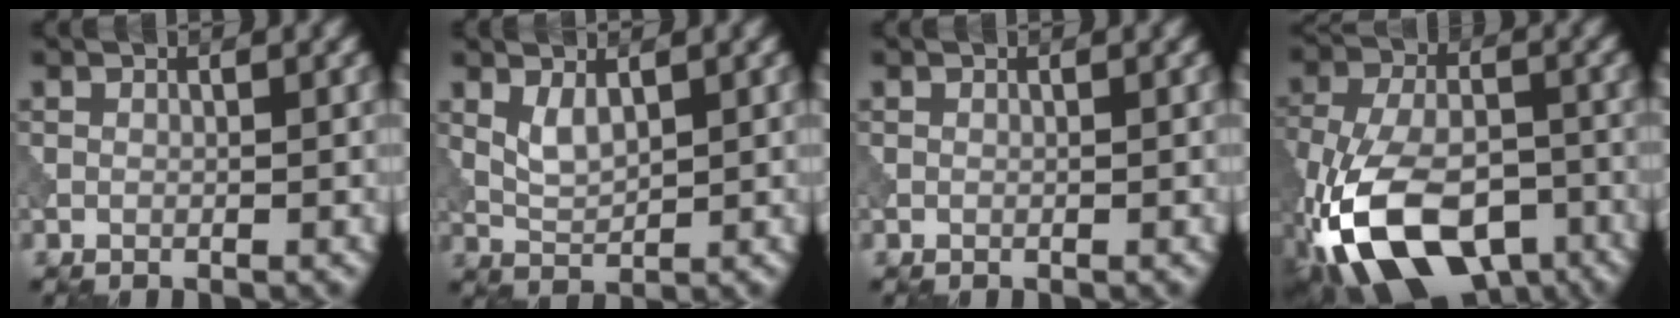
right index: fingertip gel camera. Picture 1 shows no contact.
{"total": 2.3, "force": [1.0, 1.0, 1.8], "torque": [-0.042, -0.004, 0.025]}
{"total": 0.0}
{"total": 14.7, "force": [-7.9, 7.7, 9.8], "torque": [-0.200, -0.019, -0.143]}